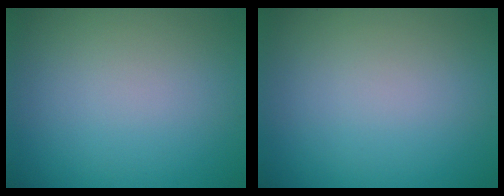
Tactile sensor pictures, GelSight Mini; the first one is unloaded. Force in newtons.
{"total": 0.0}